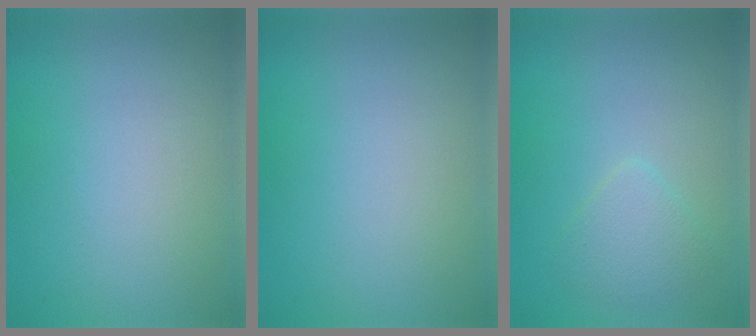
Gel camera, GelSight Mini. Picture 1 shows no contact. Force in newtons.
{"total": 0.0}
{"total": 2.0, "press": 2.0, "slide": 0.1}